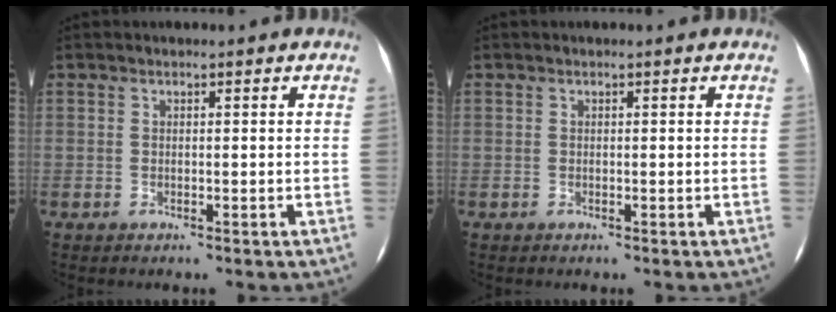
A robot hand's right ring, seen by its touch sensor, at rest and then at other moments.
{"total": 0.0}